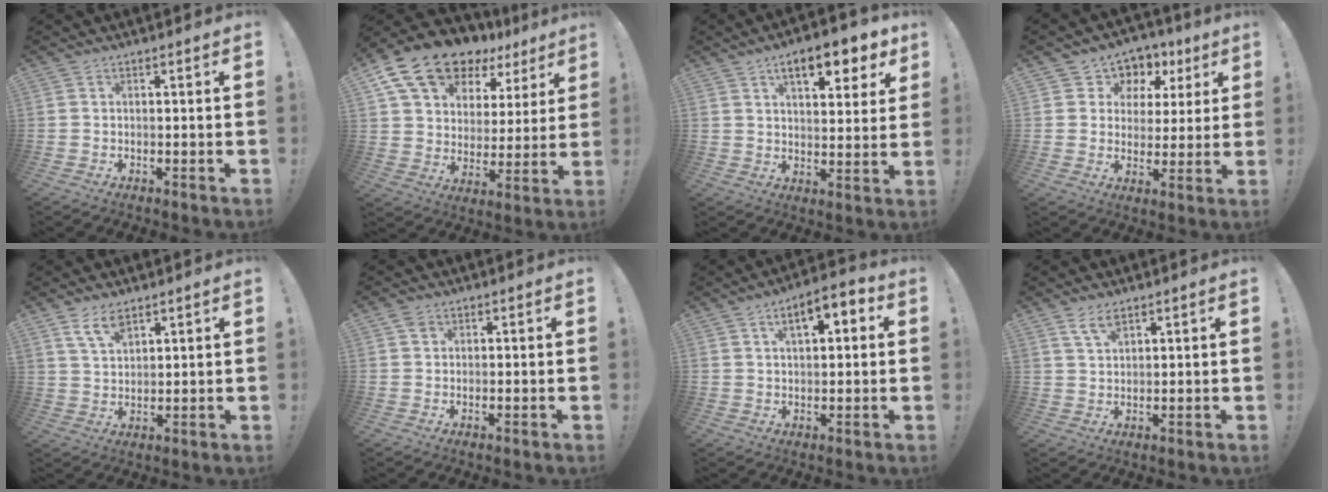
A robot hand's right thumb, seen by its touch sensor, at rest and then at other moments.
{"total": 17.2, "force": [12.3, 9.1, 7.8], "torque": [-0.140, -0.080, 0.227]}
{"total": 11.2, "force": [6.3, 4.2, 8.3], "torque": [-0.121, -0.026, 0.105]}
{"total": 7.7, "force": [3.0, 6.8, 2.0], "torque": [-0.029, -0.023, 0.058]}
{"total": 6.7, "force": [4.7, 2.9, 3.9], "torque": [-0.074, -0.020, 0.088]}
{"total": 2.1, "force": [1.1, 1.6, 0.8], "torque": [-0.016, 0.003, 0.021]}
{"total": 7.6, "force": [2.5, 3.5, 6.3], "torque": [-0.090, -0.006, 0.038]}
{"total": 4.7, "force": [3.2, 1.8, 2.9], "torque": [-0.049, -0.015, 0.058]}